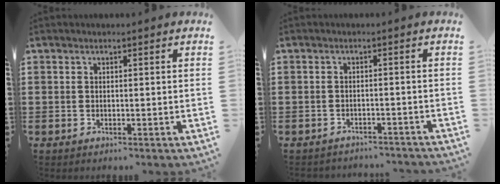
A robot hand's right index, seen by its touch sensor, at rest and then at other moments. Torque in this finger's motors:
{"motor_torque": [-2.04, 0.10, -1.06, 0.02]}